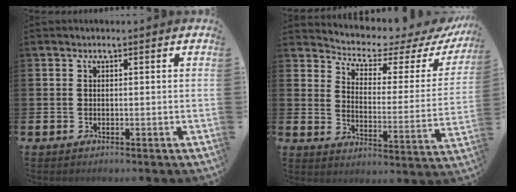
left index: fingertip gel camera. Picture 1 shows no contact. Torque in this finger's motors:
{"motor_torque": [0.98, -1.16, 0.25, 0.00]}